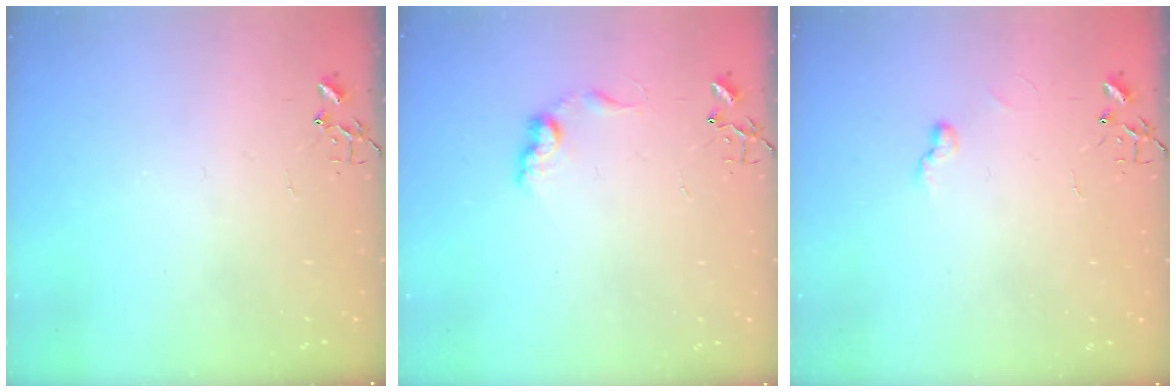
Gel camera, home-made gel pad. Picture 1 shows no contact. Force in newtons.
{"total": 8.6, "press": 8.6, "slide": 0.3}
{"total": 5.1, "press": 5.1, "slide": 0.5}